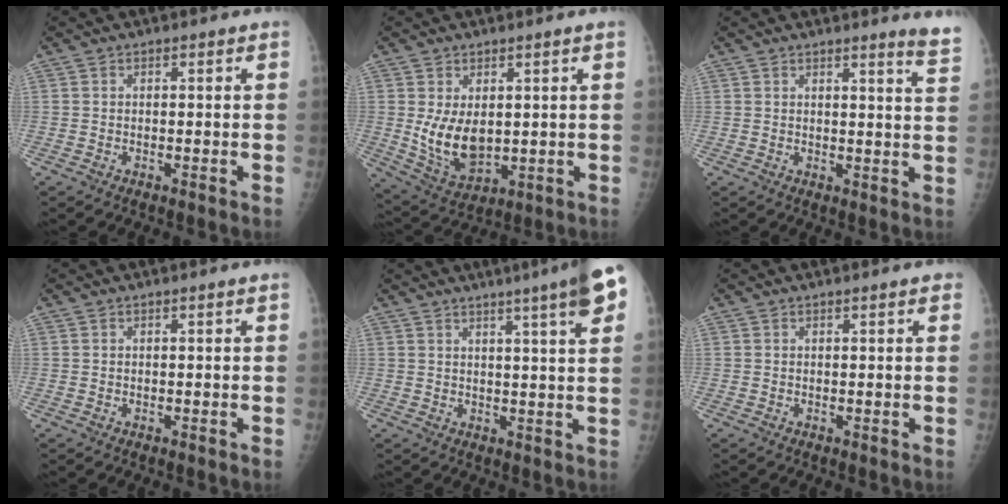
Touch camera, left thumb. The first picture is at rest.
{"total": 8.9, "force": [1.0, 5.1, 7.3], "torque": [-0.118, -0.020, 0.042]}
{"total": 5.0, "force": [4.5, -0.6, 2.1], "torque": [-0.026, -0.047, 0.038]}
{"total": 0.0}
{"total": 11.1, "force": [6.5, 0.5, 9.0], "torque": [-0.116, -0.012, 0.074]}
{"total": 1.0, "force": [0.6, 0.1, 0.8], "torque": [-0.009, 0.002, 0.006]}